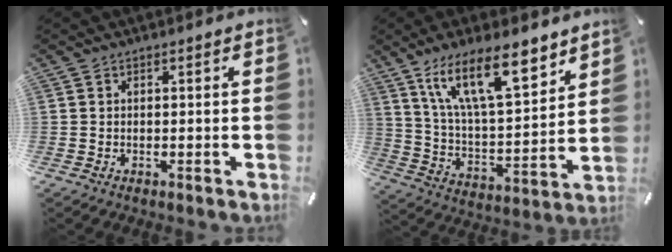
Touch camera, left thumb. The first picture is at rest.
{"total": 18.4, "force": [12.2, 6.5, 12.2], "torque": [-0.224, -0.052, 0.210]}